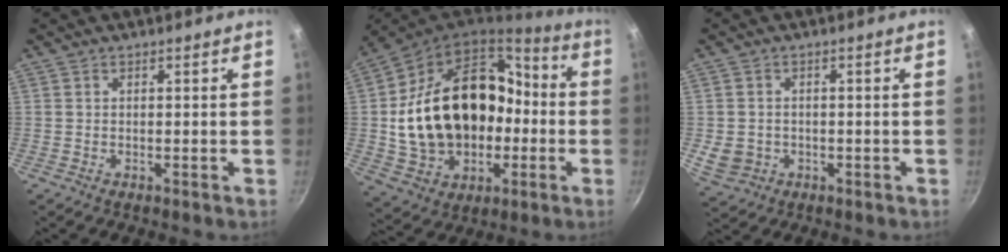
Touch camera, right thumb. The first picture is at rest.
{"total": 27.2, "force": [-1.6, 19.8, 18.6], "torque": [-0.288, 0.066, -0.003]}
{"total": 5.1, "force": [-1.0, 4.4, 2.4], "torque": [-0.038, 0.006, -0.005]}